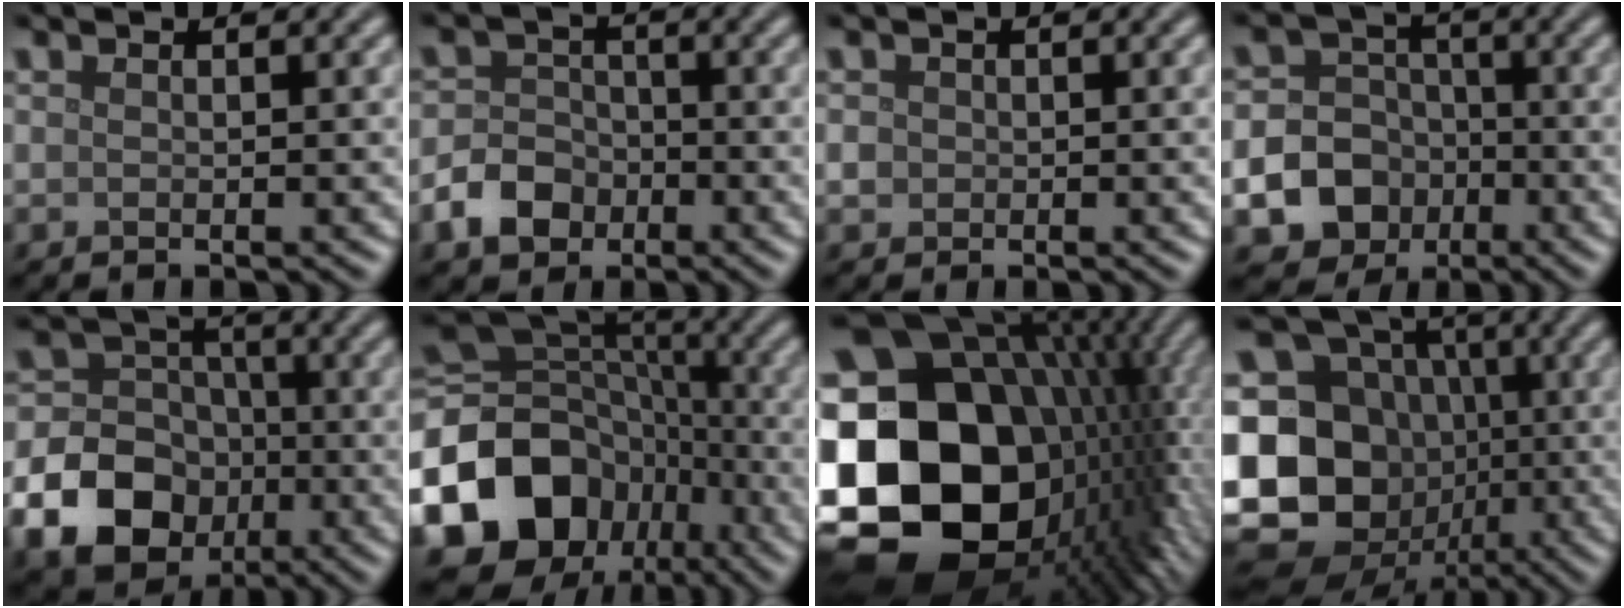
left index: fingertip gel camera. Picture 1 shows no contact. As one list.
[{"total": 3.9, "force": [-2.0, 3.1, 1.5], "torque": [-0.029, 0.001, -0.042]}, {"total": 1.1, "force": [-0.1, 1.0, 0.2], "torque": [0.003, -0.003, -0.002]}, {"total": 16.7, "force": [-6.2, 15.2, 3.0], "torque": [-0.094, -0.055, -0.122]}, {"total": 13.2, "force": [-4.8, 11.3, 4.9], "torque": [-0.100, -0.041, -0.107]}, {"total": 16.5, "force": [-6.6, 13.0, 7.8], "torque": [-0.190, -0.002, -0.125]}, {"total": 22.5, "force": [-1.9, 17.9, 13.4], "torque": [-0.283, -0.014, -0.023]}, {"total": 19.2, "force": [-2.7, 17.0, 8.5], "torque": [-0.217, 0.005, -0.080]}]